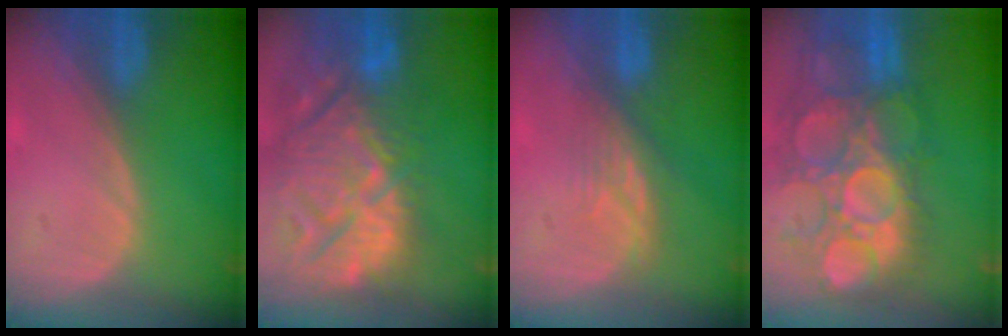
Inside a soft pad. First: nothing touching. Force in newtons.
{"total": 15.4, "press": 13.2, "slide": 8.0}
{"total": 4.0, "press": 3.7, "slide": 1.4}
{"total": 13.8, "press": 12.5, "slide": 5.8}